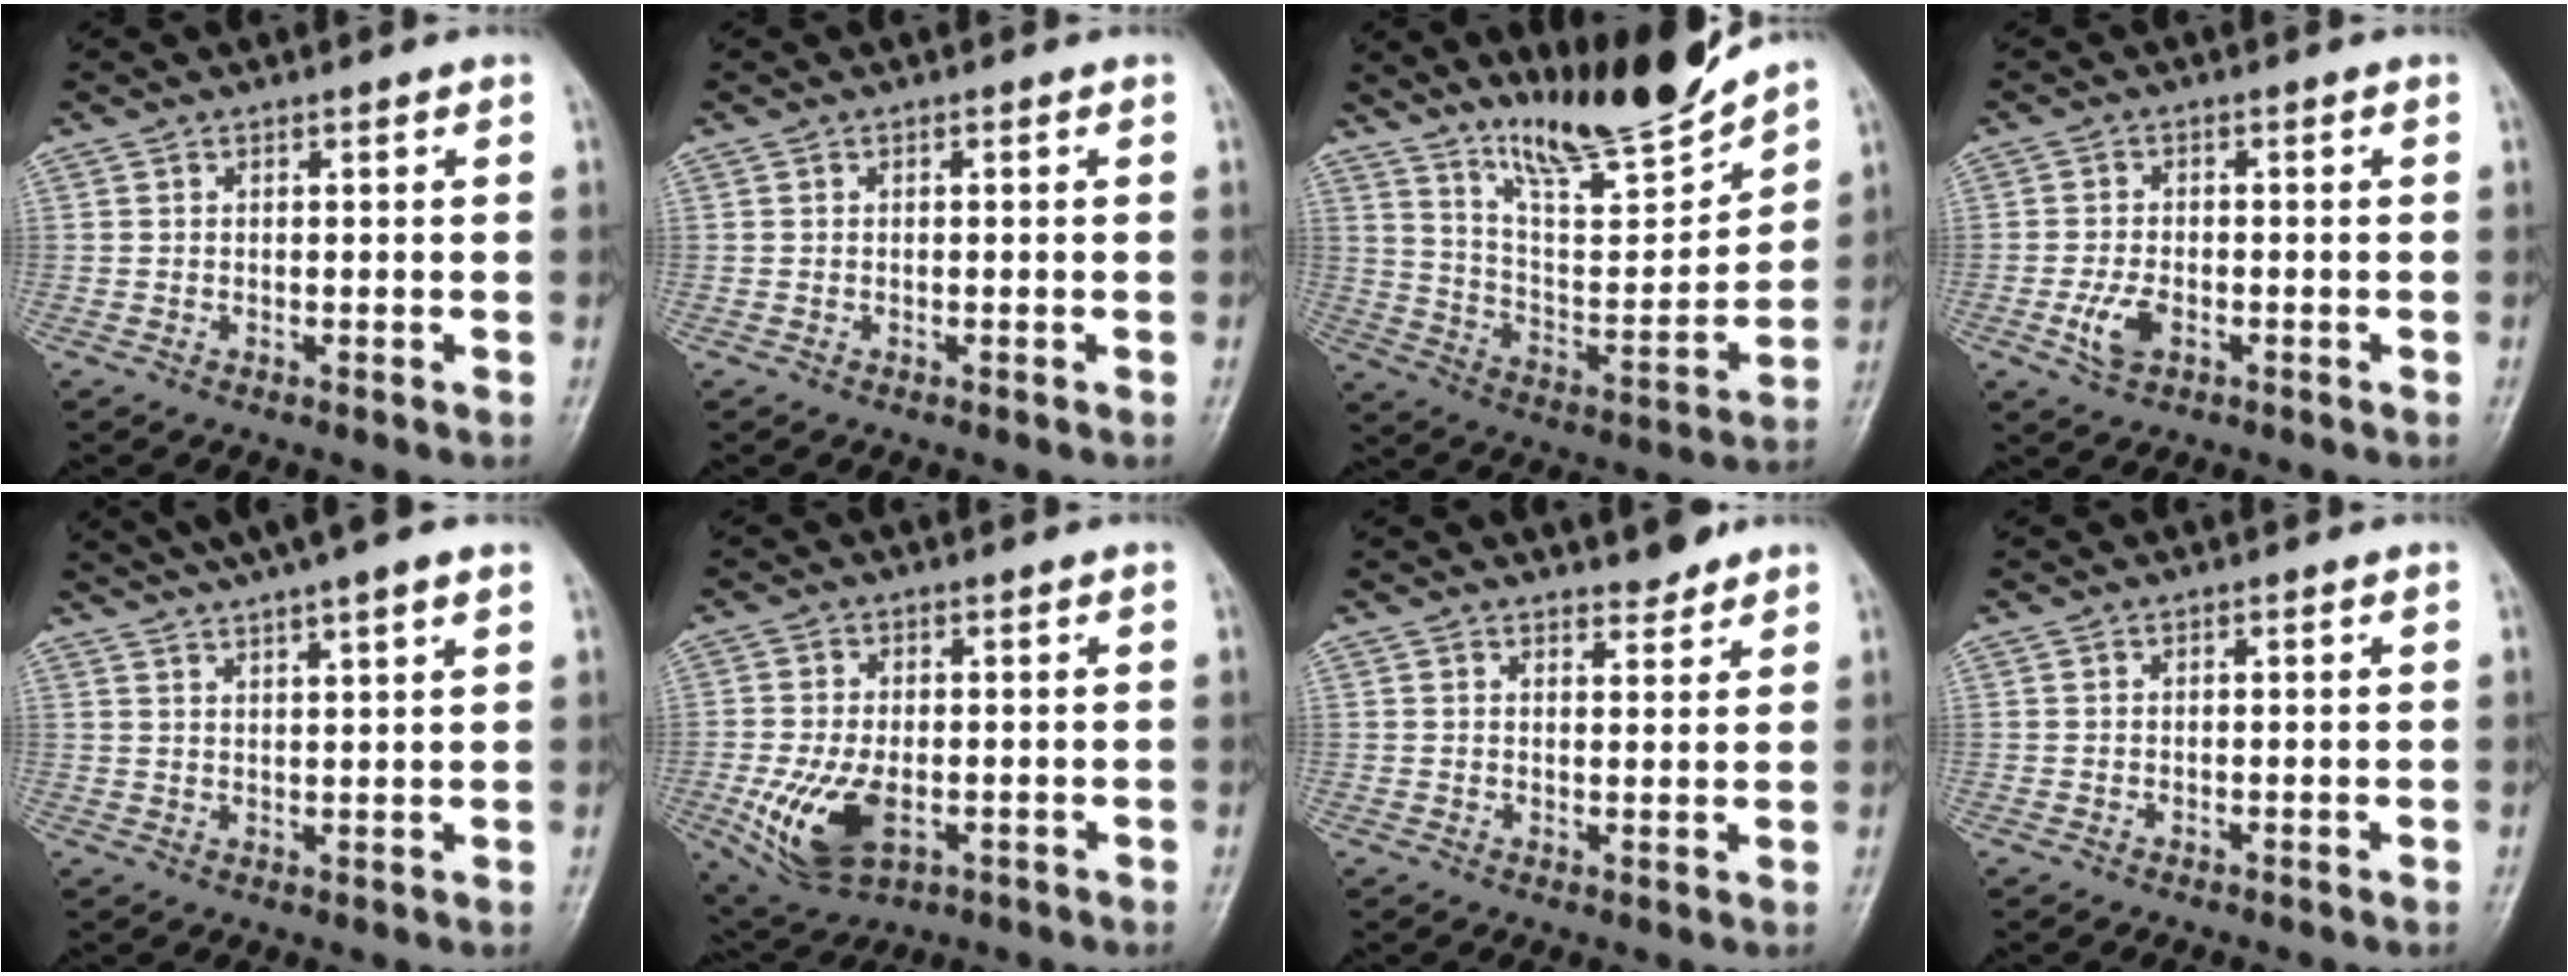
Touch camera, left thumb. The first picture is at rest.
{"total": 0.0}
{"total": 16.5, "force": [14.2, 2.1, 8.1], "torque": [-0.107, -0.093, 0.253]}
{"total": 4.1, "force": [-1.4, 2.3, 3.1], "torque": [-0.068, 0.003, -0.024]}
{"total": 11.2, "force": [8.5, 1.3, 7.1], "torque": [-0.107, 0.009, 0.125]}
{"total": 10.9, "force": [-2.6, 6.1, 8.6], "torque": [-0.167, -0.008, -0.031]}
{"total": 2.9, "force": [2.7, 0.9, 0.8], "torque": [0.001, -0.021, 0.039]}
{"total": 0.0}